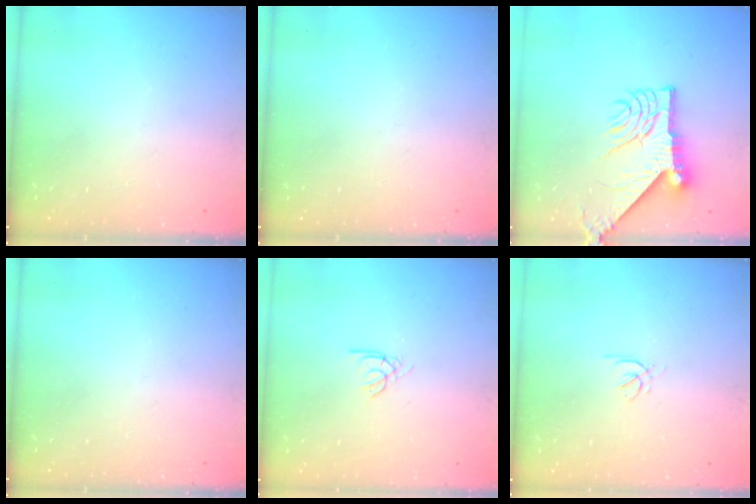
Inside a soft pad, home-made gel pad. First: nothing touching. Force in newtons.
{"total": 0.0}
{"total": 13.8, "press": 13.8, "slide": 1.2}
{"total": 0.0}
{"total": 2.1, "press": 2.1, "slide": 0.2}
{"total": 1.6, "press": 1.5, "slide": 0.5}